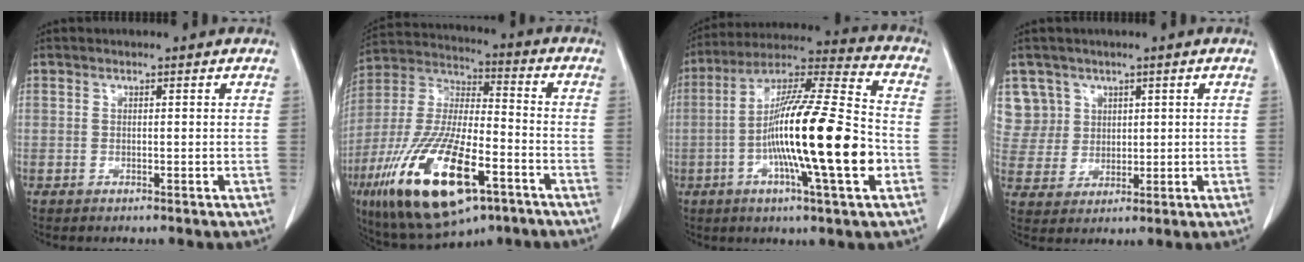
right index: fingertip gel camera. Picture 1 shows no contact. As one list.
[{"total": 22.3, "force": [-10.2, 7.3, 18.5], "torque": [-0.403, -0.031, -0.175]}, {"total": 20.9, "force": [-4.4, 1.2, 20.4], "torque": [-0.350, -0.007, -0.082]}, {"total": 6.7, "force": [3.5, 5.7, -0.6], "torque": [0.018, 0.010, 0.079]}]